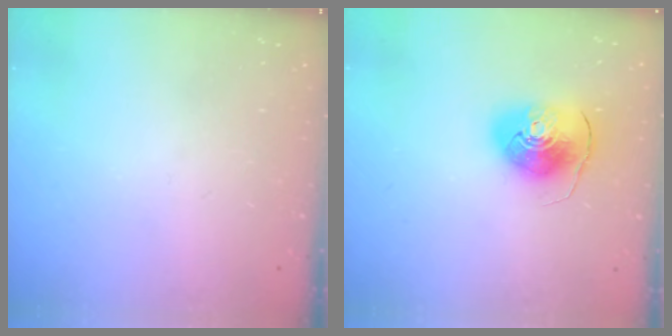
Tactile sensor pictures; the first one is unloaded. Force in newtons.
{"total": 10.2, "press": 10.1, "slide": 1.5}